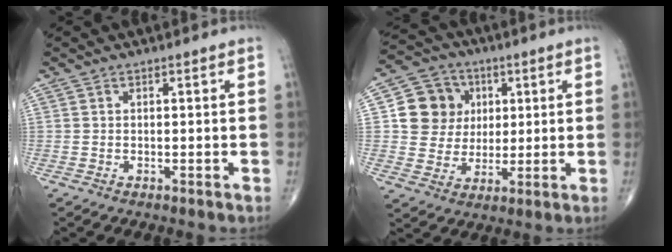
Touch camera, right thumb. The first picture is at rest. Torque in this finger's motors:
{"motor_torque": [0.00, 0.54, 0.00, -0.20, 0.00]}